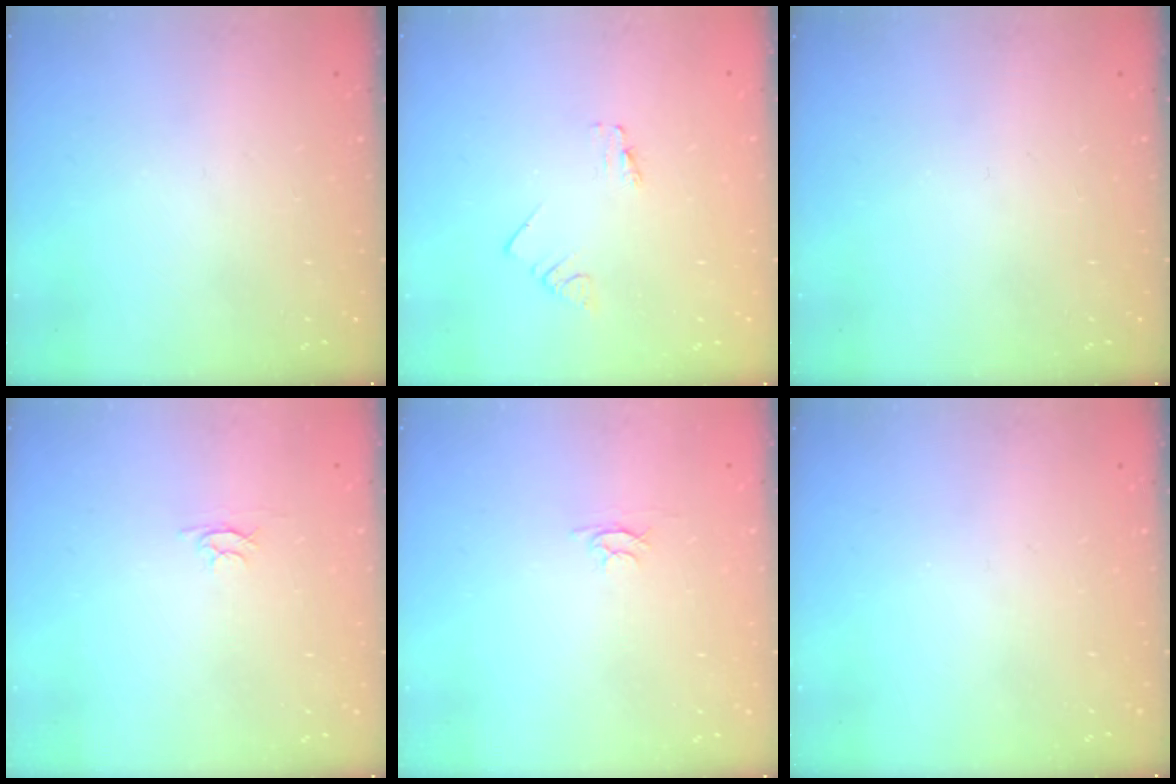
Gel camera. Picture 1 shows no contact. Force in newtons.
{"total": 0.0}
{"total": 0.0}
{"total": 2.4, "press": 2.4, "slide": 0.3}
{"total": 2.4, "press": 2.4, "slide": 0.3}
{"total": 0.0}